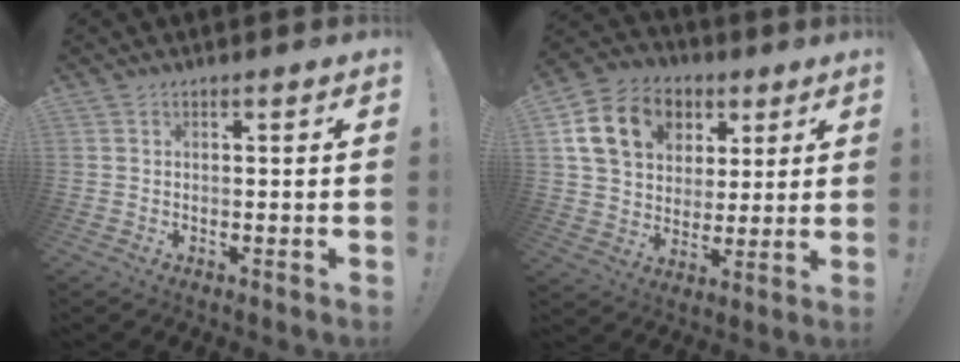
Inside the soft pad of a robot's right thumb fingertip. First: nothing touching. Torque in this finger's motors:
{"motor_torque": [0.45, 0.46, 0.61, -0.19, 0.06]}